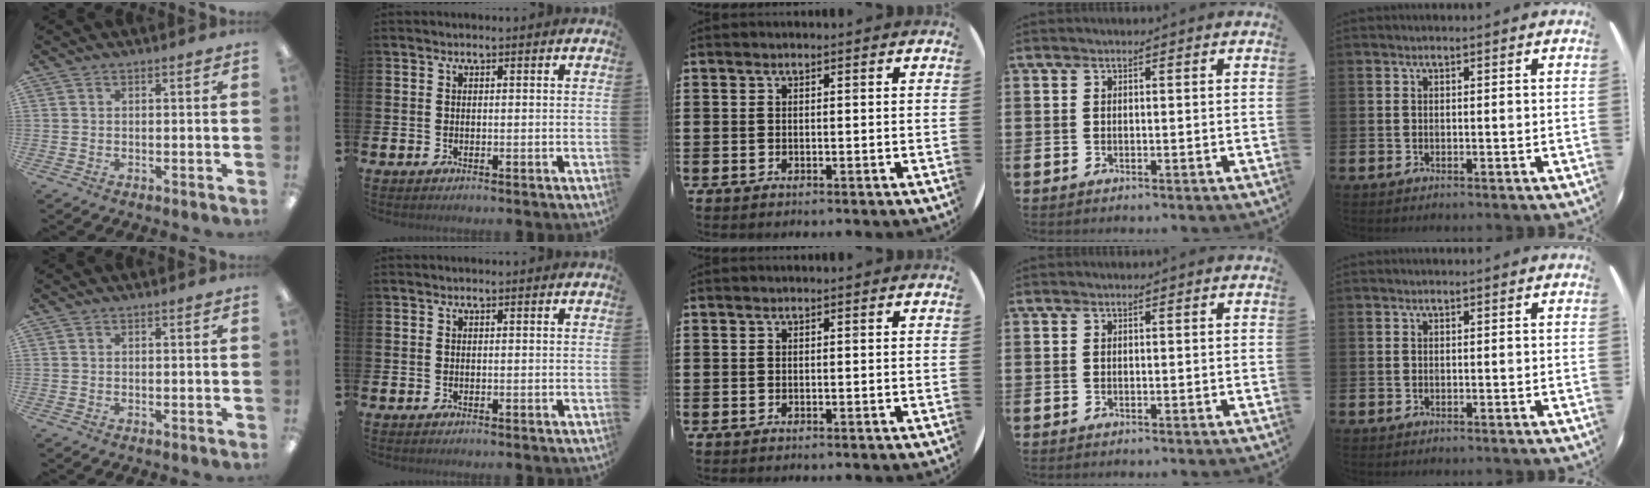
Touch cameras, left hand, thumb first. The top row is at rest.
{}